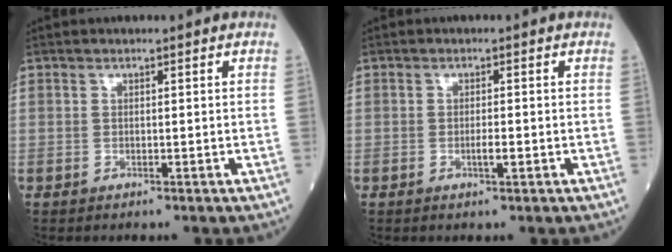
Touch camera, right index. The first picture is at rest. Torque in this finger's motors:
{"motor_torque": [0.40, -0.22, 0.19, 0.05]}